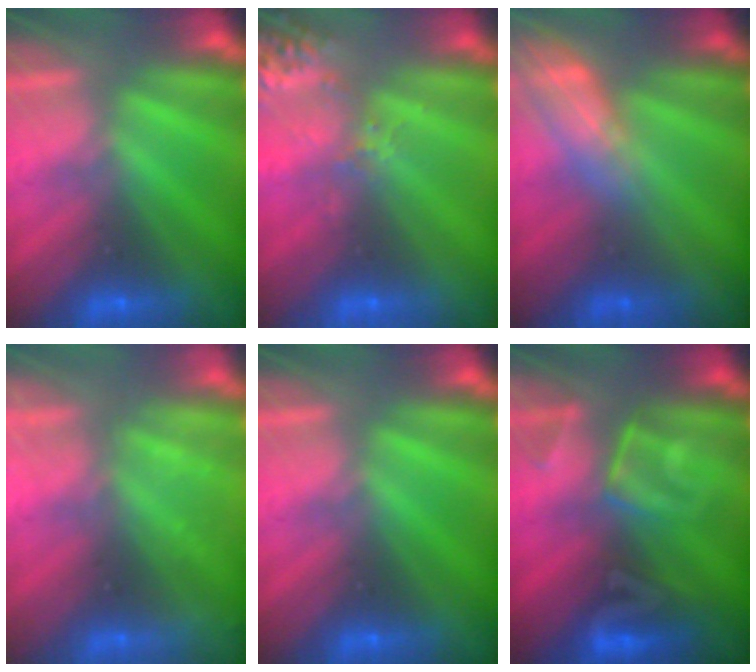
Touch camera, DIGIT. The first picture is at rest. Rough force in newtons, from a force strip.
{"total": 2.7}
{"total": 2.5}
{"total": 2.3}
{"total": 0.0}
{"total": 2.9}